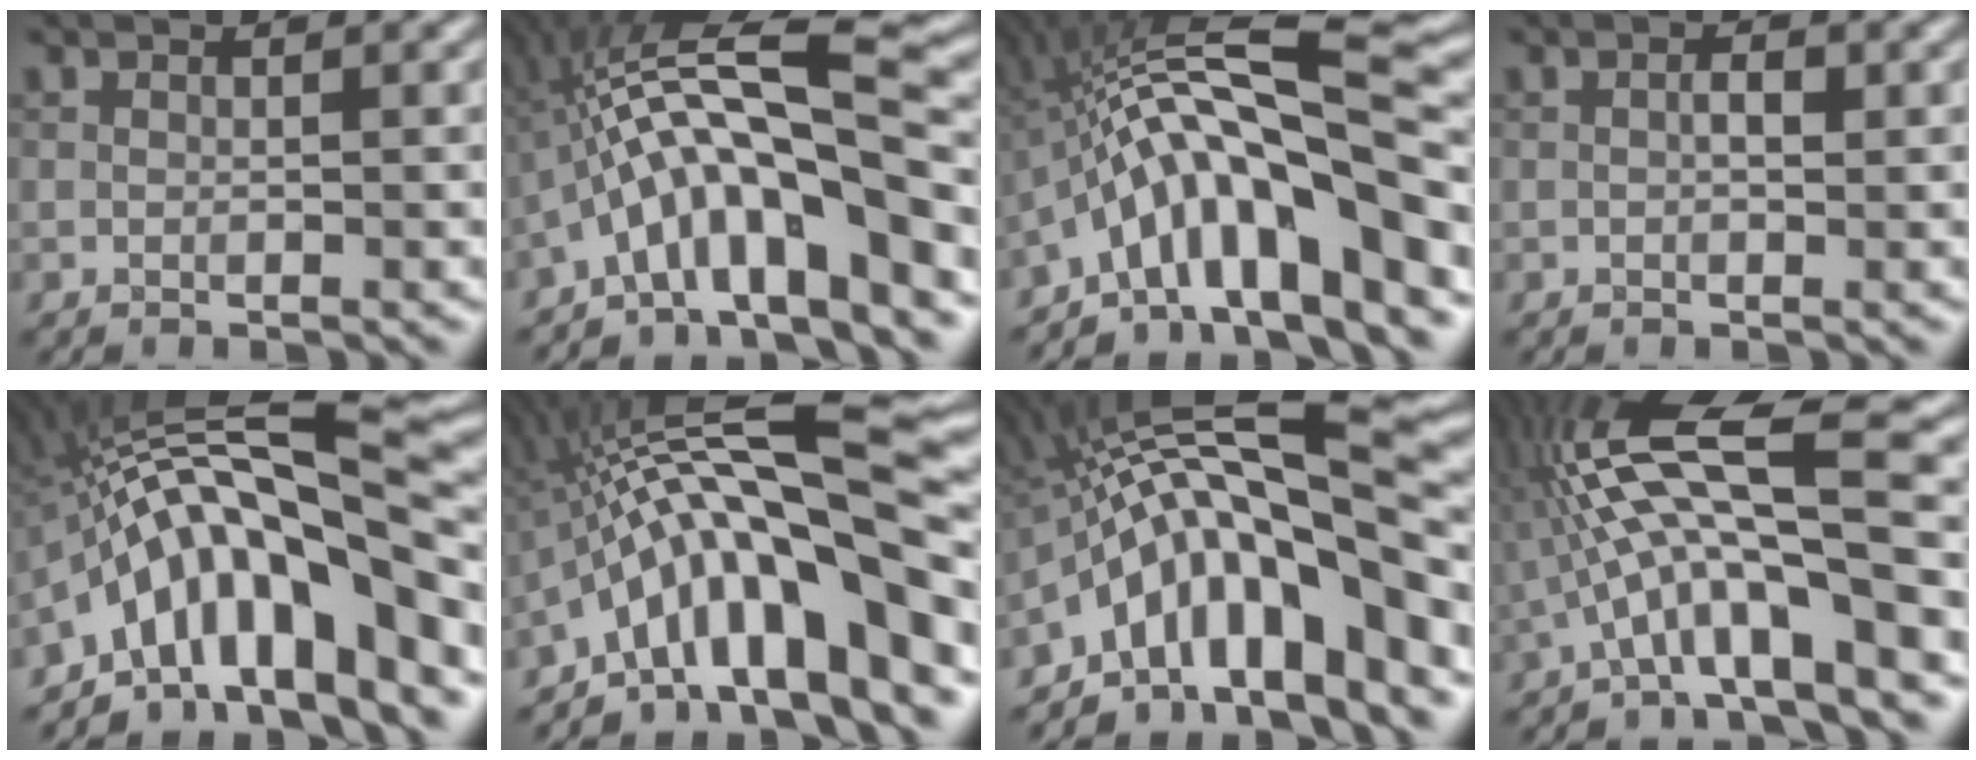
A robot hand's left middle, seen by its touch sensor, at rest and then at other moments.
{"total": 12.2, "force": [-3.5, 2.6, 11.3], "torque": [-0.185, 0.029, -0.061]}
{"total": 13.4, "force": [-4.5, 3.2, 12.2], "torque": [-0.187, 0.030, -0.075]}
{"total": 1.2, "force": [0.1, 0.6, 1.1], "torque": [-0.019, 0.001, 0.000]}
{"total": 14.4, "force": [-5.2, 4.4, 12.7], "torque": [-0.178, 0.030, -0.086]}
{"total": 15.1, "force": [-4.5, 3.9, 13.9], "torque": [-0.196, 0.036, -0.073]}
{"total": 14.1, "force": [-4.7, 4.5, 12.6], "torque": [-0.176, 0.029, -0.079]}
{"total": 11.0, "force": [-2.0, 2.5, 10.5], "torque": [-0.189, 0.029, -0.037]}